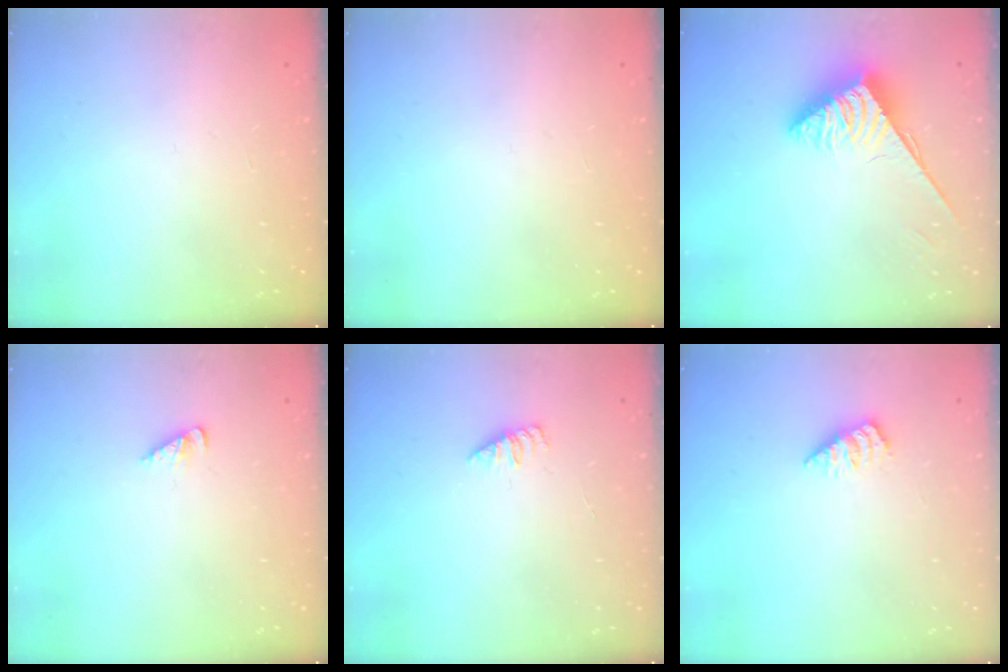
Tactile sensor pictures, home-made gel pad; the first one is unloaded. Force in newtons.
{"total": 0.0}
{"total": 3.8, "press": 3.7, "slide": 0.5}
{"total": 2.1, "press": 2.1, "slide": 0.3}
{"total": 1.4, "press": 1.3, "slide": 0.3}
{"total": 1.7, "press": 1.7, "slide": 0.2}